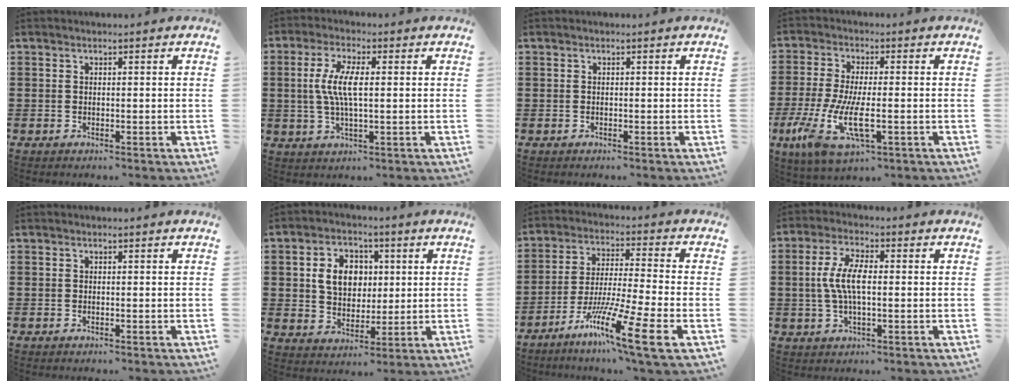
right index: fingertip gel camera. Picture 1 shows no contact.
{"total": 6.5, "force": [0.5, 2.0, 6.2], "torque": [-0.138, -0.001, -0.001]}
{"total": 0.0}
{"total": 10.3, "force": [-3.5, 3.3, 9.2], "torque": [-0.204, -0.017, -0.063]}
{"total": 0.0}
{"total": 7.2, "force": [1.4, 5.7, 4.2], "torque": [-0.094, 0.012, 0.017]}
{"total": 12.6, "force": [-7.9, -0.1, 9.9], "torque": [-0.195, -0.003, -0.149]}
{"total": 6.7, "force": [-0.1, 2.4, 6.2], "torque": [-0.141, -0.004, -0.012]}